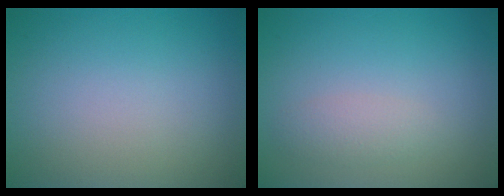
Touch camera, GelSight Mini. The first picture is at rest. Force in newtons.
{"total": 1.5, "press": 1.5, "slide": 0.1}